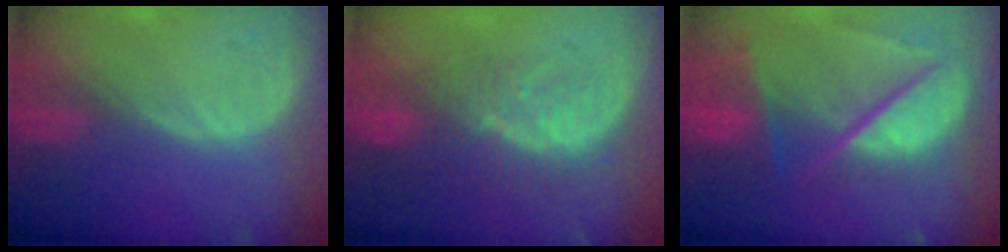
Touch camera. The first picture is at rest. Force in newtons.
{"total": 8.5, "press": 7.8, "slide": 3.5}
{"total": 10.6, "press": 8.9, "slide": 5.8}